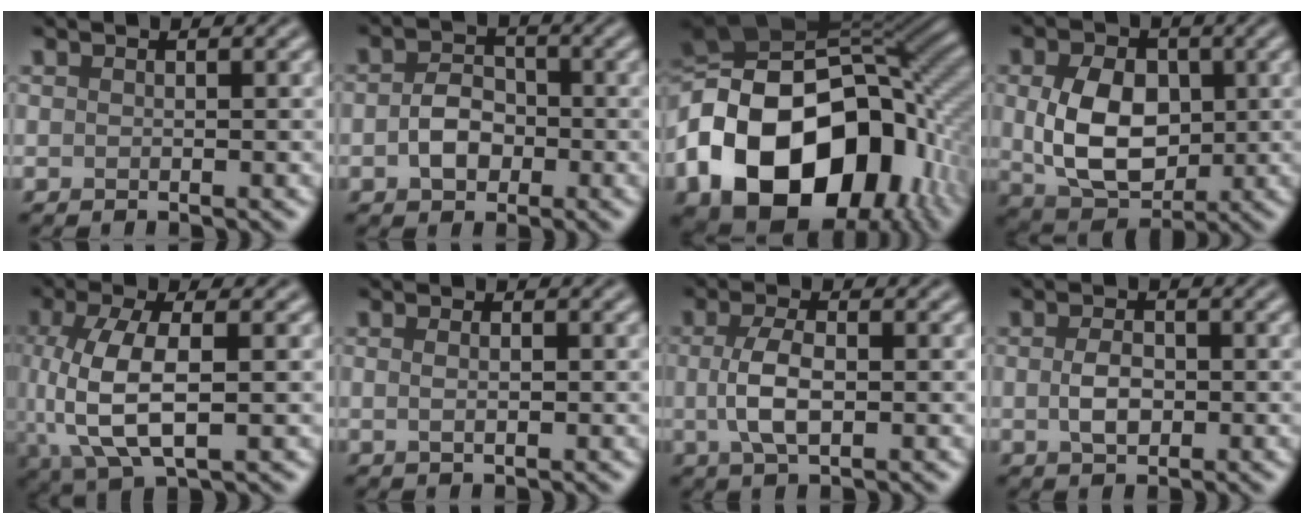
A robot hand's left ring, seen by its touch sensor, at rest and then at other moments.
{"total": 3.2, "force": [-0.7, 2.3, 2.0], "torque": [-0.037, 0.003, -0.019]}
{"total": 19.9, "force": [-5.4, 13.7, 13.4], "torque": [-0.283, -0.017, -0.092]}
{"total": 7.5, "force": [0.3, 5.3, 5.3], "torque": [-0.109, -0.006, 0.013]}
{"total": 7.2, "force": [-0.2, 3.0, 6.6], "torque": [-0.144, 0.001, -0.003]}
{"total": 1.7, "force": [0.3, 0.9, 1.4], "torque": [-0.020, 0.003, -0.003]}
{"total": 3.8, "force": [-0.1, 1.6, 3.4], "torque": [-0.076, 0.001, -0.002]}
{"total": 2.6, "force": [-0.2, 1.6, 2.0], "torque": [-0.042, 0.000, -0.005]}